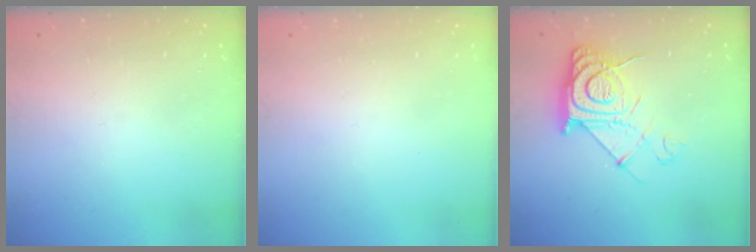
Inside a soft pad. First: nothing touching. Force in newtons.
{"total": 1.6, "press": 1.6, "slide": 0.1}
{"total": 13.0, "press": 13.0, "slide": 0.8}